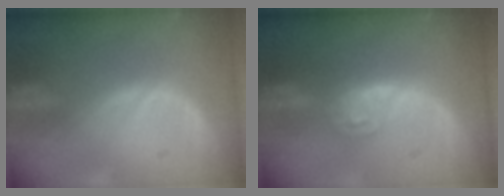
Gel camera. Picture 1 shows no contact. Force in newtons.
{"total": 4.6, "press": 4.2, "slide": 1.9}